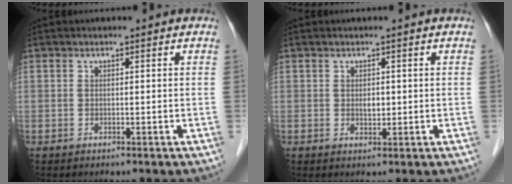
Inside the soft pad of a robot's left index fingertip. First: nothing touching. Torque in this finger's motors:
{"motor_torque": [0.13, -0.01, 0.09, 0.01]}